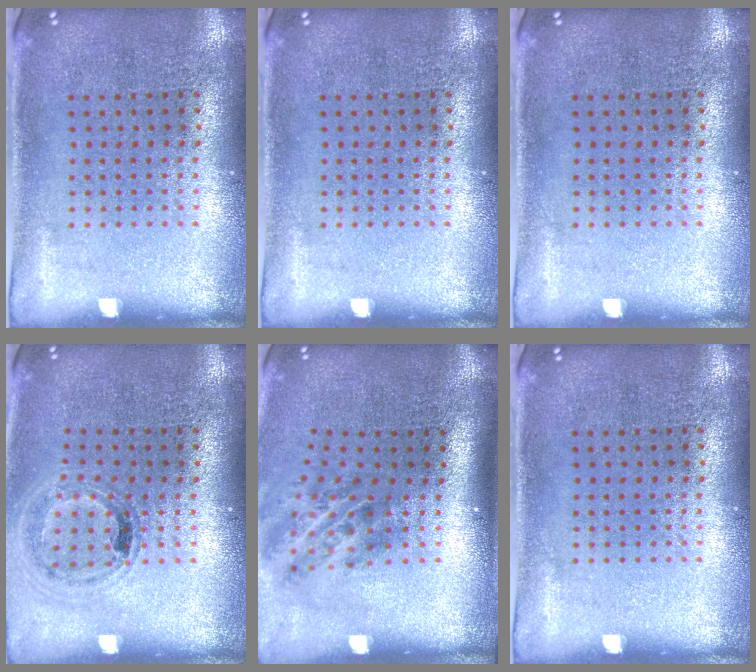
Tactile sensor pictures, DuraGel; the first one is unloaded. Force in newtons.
{"total": 0.0}
{"total": 0.0}
{"total": 1.0, "press": 1.0, "slide": 0.0}
{"total": 2.1, "press": 1.3, "slide": 1.6}
{"total": 0.0}